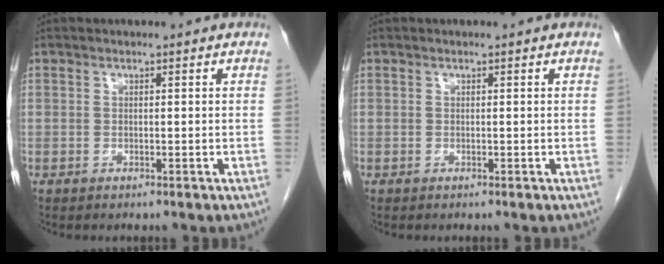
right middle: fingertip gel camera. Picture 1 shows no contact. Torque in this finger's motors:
{"motor_torque": [0.00, 0.00, 0.00, 0.00]}